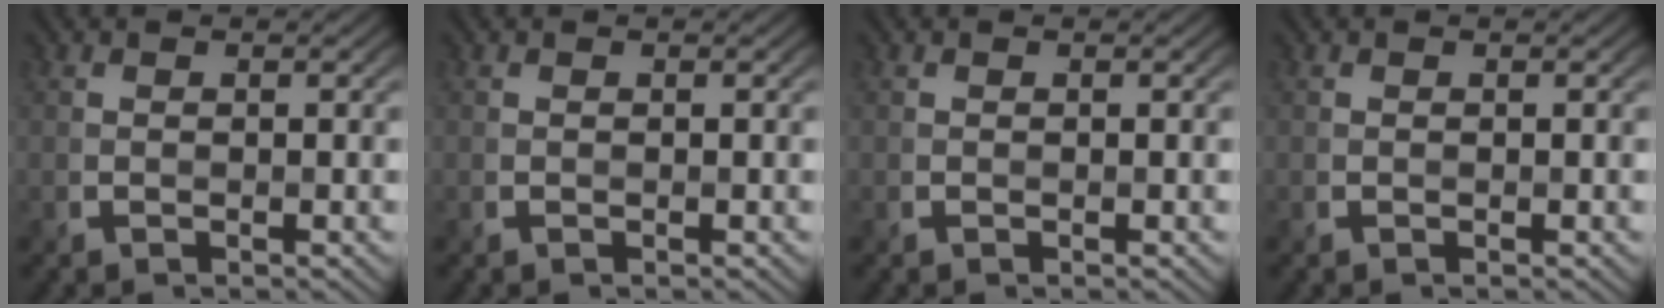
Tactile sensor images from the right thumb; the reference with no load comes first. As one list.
[{"total": 0.0}, {"total": 0.0}, {"total": 0.0}]